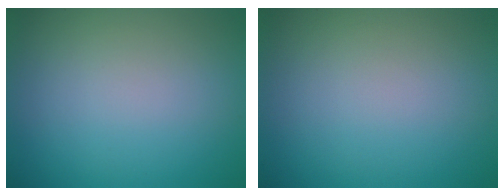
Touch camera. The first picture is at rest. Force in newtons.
{"total": 0.0}